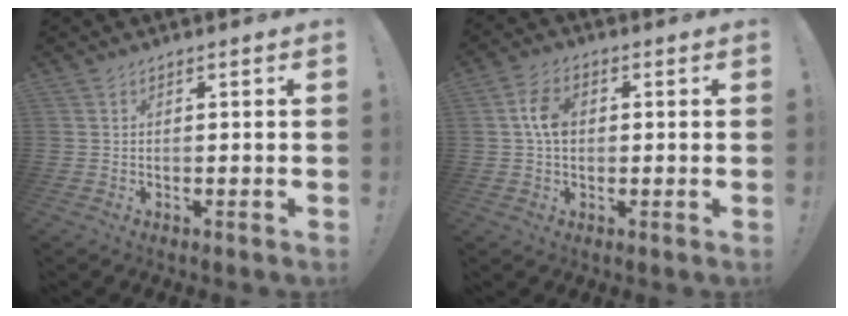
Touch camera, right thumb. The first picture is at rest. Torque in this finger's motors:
{"motor_torque": [0.17, 0.17, -0.06, -0.15, 0.04]}